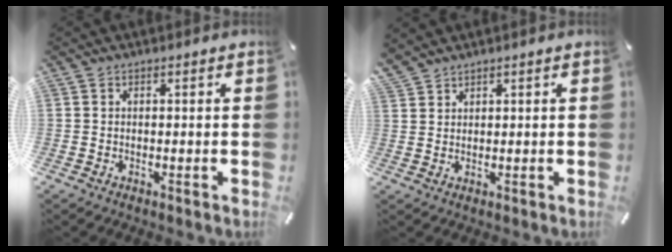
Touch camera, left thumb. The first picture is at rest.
{"total": 2.4, "force": [2.2, 0.7, 0.7], "torque": [-0.016, -0.006, 0.042]}